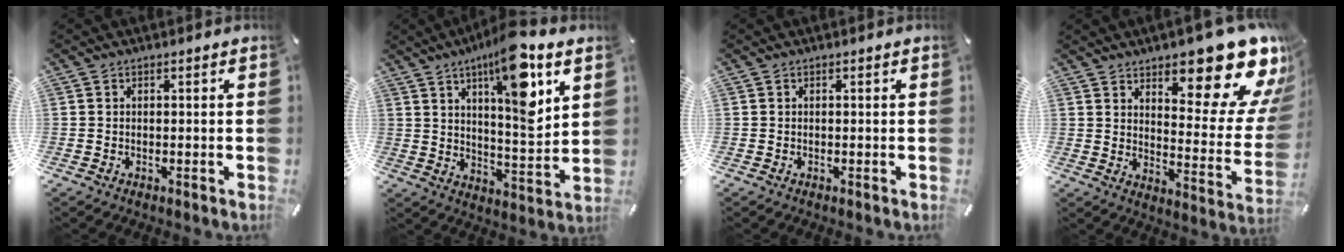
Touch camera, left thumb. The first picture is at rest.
{"total": 15.5, "force": [8.1, 4.3, 12.5], "torque": [-0.196, -0.040, 0.128]}
{"total": 0.0}
{"total": 19.1, "force": [12.9, 7.1, 12.2], "torque": [-0.134, -0.121, 0.210]}